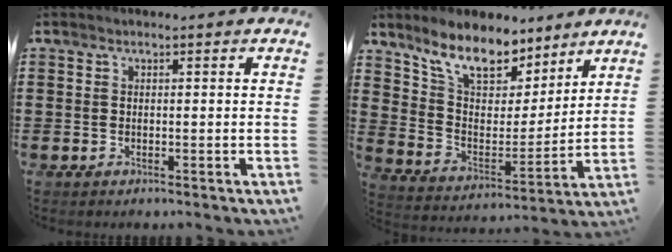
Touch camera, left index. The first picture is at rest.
{"total": 10.2, "force": [8.2, 4.2, 4.5], "torque": [-0.112, -0.043, 0.149]}